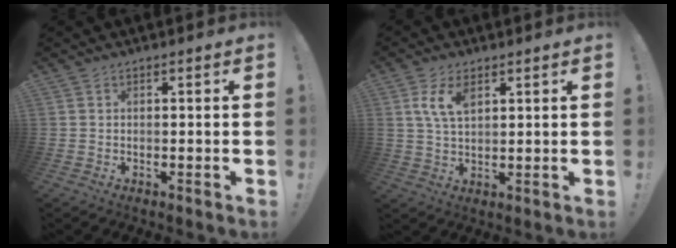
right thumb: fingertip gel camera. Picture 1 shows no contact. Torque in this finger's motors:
{"motor_torque": [0.20, 0.28, 0.62, -0.35, 0.15]}